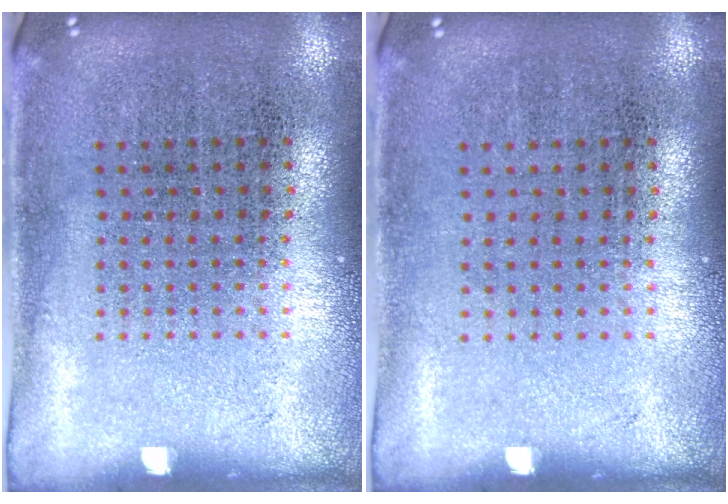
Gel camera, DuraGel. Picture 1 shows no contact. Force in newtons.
{"total": 0.0}